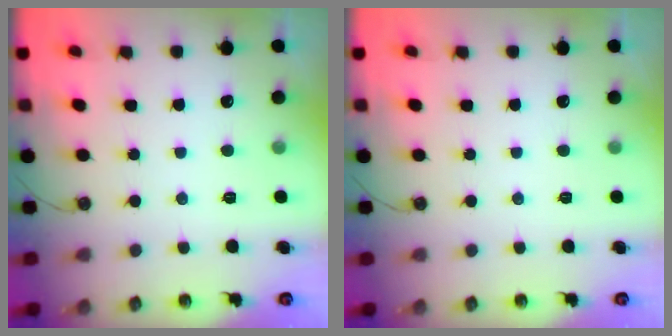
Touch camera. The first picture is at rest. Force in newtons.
{"total": 0.0}